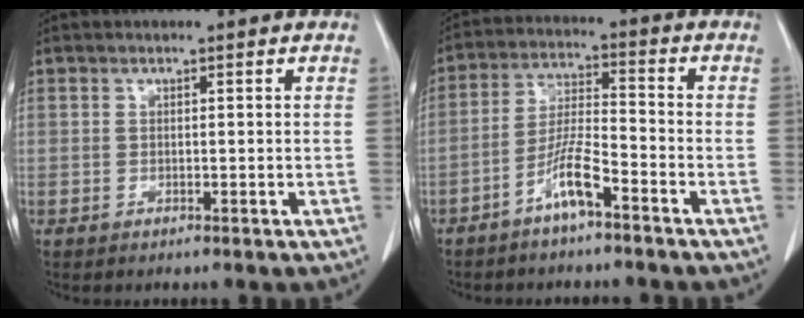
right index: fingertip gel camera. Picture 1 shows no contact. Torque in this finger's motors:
{"motor_torque": [0.77, -0.49, 0.23, 0.09]}